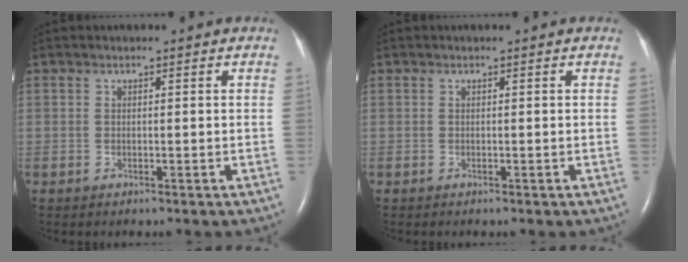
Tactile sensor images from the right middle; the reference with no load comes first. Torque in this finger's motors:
{"motor_torque": [-0.15, 0.07, 0.01, 0.01]}